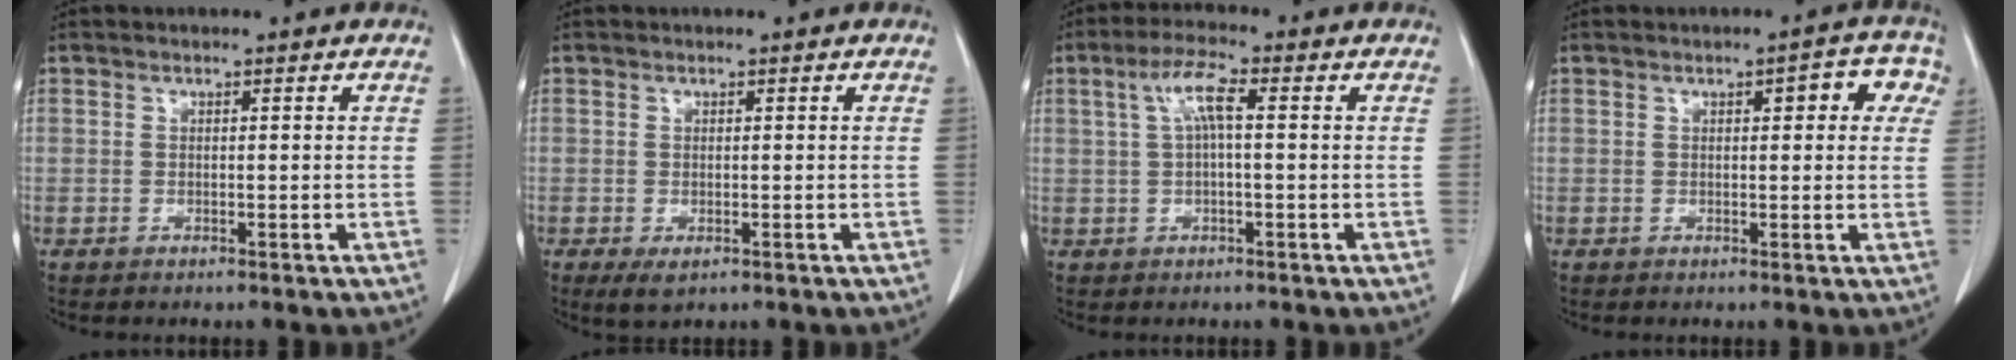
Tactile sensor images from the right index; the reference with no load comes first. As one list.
[{"total": 2.6, "force": [-1.2, 1.3, 1.9], "torque": [-0.032, -0.004, -0.010]}, {"total": 5.1, "force": [1.1, 0.9, 4.9], "torque": [-0.101, 0.018, 0.023]}, {"total": 5.2, "force": [1.8, 1.9, 4.4], "torque": [-0.040, 0.021, 0.014]}]